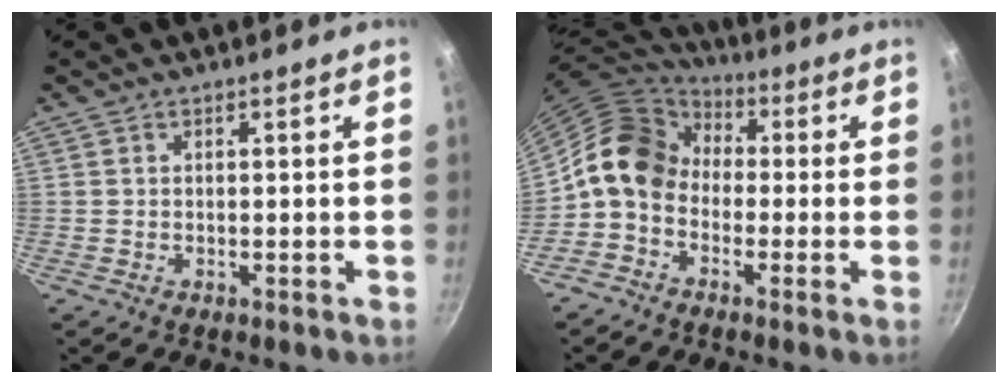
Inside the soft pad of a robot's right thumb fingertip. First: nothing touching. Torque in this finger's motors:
{"motor_torque": [0.53, 1.34, 1.09, -1.15, 0.38]}